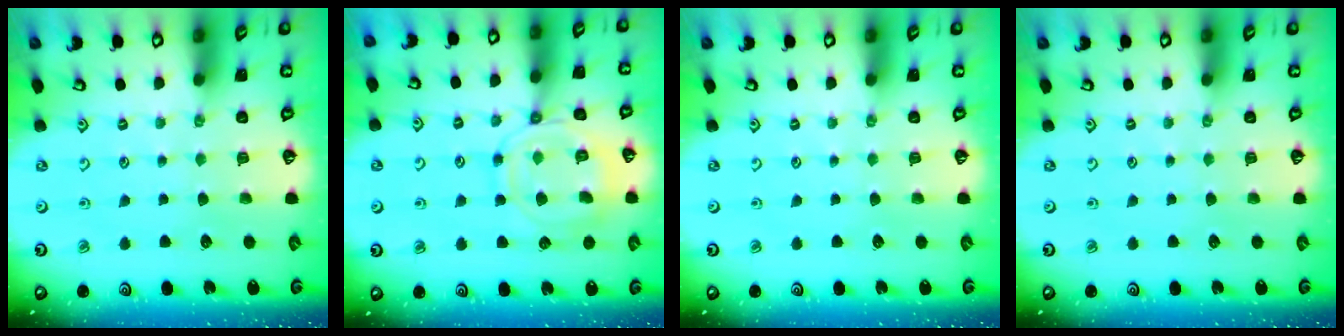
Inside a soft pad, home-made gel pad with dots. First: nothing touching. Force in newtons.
{"total": 12.4, "press": 12.3, "slide": 1.3}
{"total": 0.0}
{"total": 0.0}